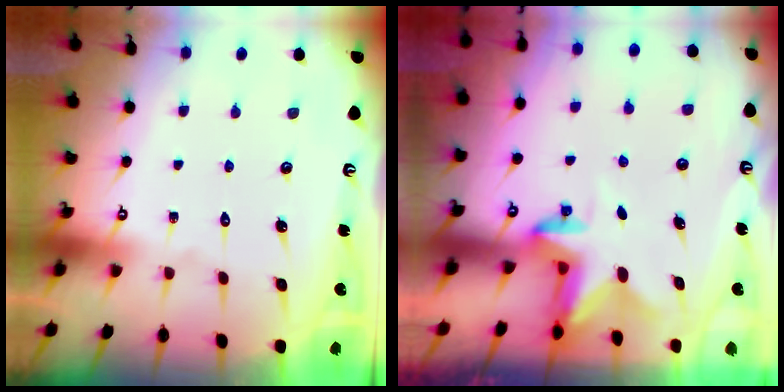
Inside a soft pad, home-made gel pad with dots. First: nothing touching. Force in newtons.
{"total": 2.8, "press": 2.7, "slide": 0.5}